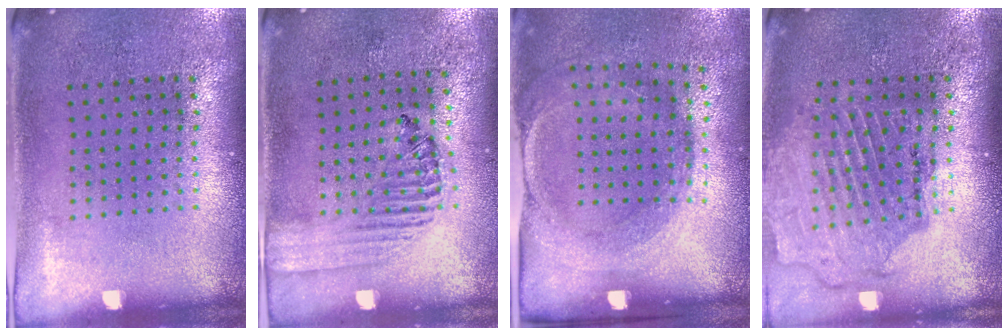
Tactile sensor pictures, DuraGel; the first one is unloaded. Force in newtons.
{"total": 1.4, "press": 1.2, "slide": 0.7}
{"total": 1.7, "press": 1.2, "slide": 1.1}
{"total": 1.6, "press": 1.5, "slide": 0.3}